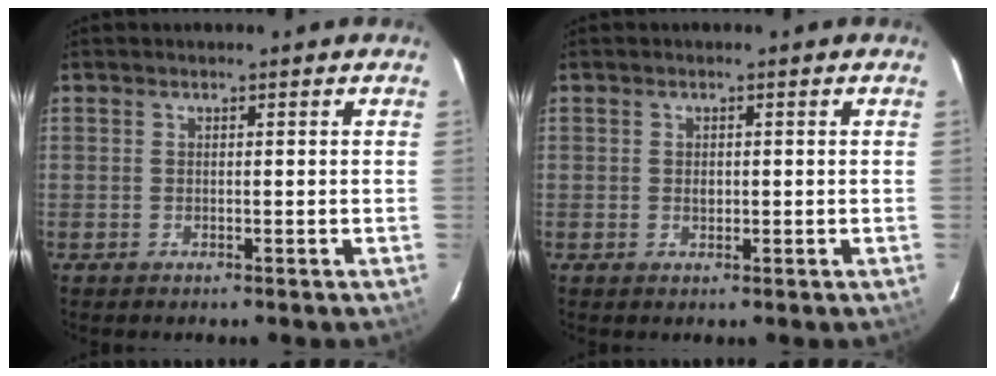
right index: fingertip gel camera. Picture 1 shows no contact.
{"total": 1.3, "force": [0.0, 1.0, 0.7], "torque": [-0.011, 0.002, 0.001]}